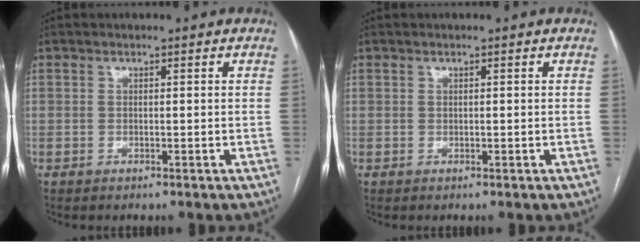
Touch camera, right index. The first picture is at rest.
{"total": 0.0}